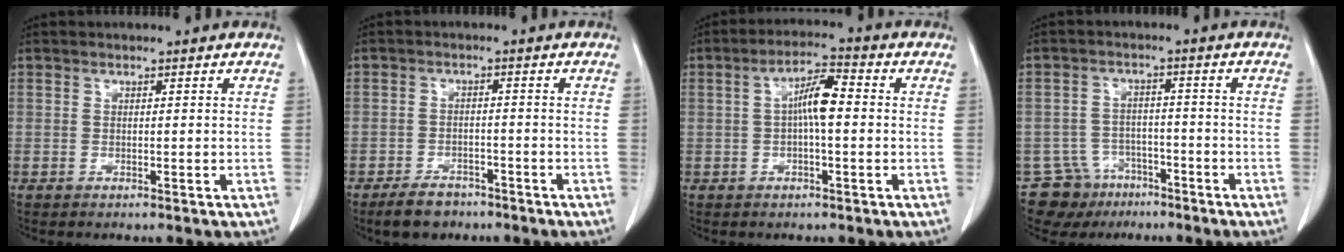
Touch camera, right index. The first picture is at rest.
{"total": 4.5, "force": [-3.4, 2.5, 1.6], "torque": [-0.030, 0.003, -0.052]}
{"total": 5.8, "force": [0.2, 1.2, 5.7], "torque": [-0.105, 0.018, -0.001]}
{"total": 7.4, "force": [-5.1, 5.3, 0.1], "torque": [0.002, 0.018, -0.079]}